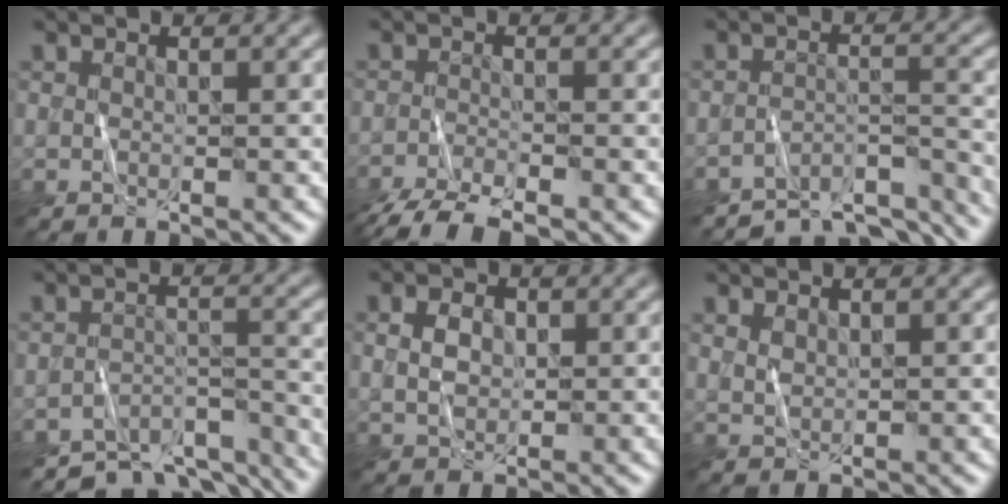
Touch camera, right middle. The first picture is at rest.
{"total": 5.6, "force": [-4.7, 1.1, 2.8], "torque": [-0.053, -0.019, -0.091]}
{"total": 8.1, "force": [-7.6, 1.7, 2.5], "torque": [-0.035, -0.009, -0.110]}
{"total": 8.8, "force": [-8.0, 2.5, 2.6], "torque": [-0.037, -0.008, -0.108]}
{"total": 2.1, "force": [0.5, 1.6, 1.3], "torque": [-0.028, 0.004, 0.007]}
{"total": 1.0, "force": [0.8, 0.4, 0.4], "torque": [-0.012, 0.000, 0.018]}